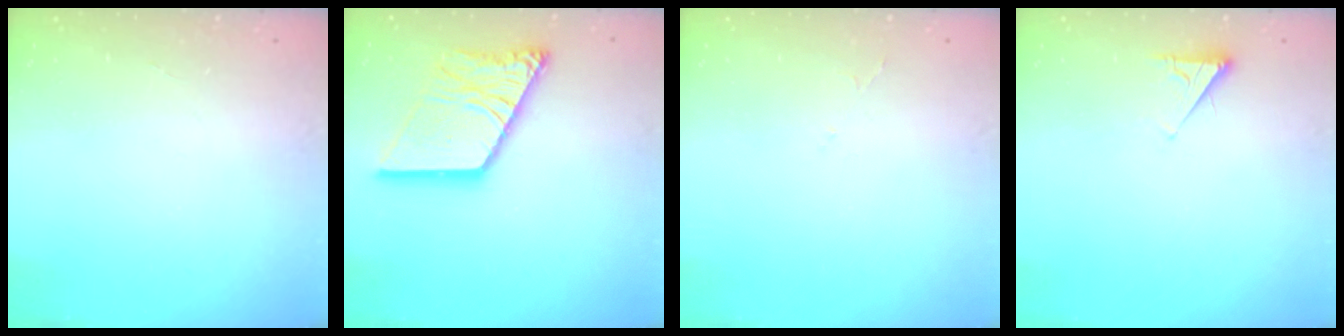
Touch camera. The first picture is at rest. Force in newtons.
{"total": 18.4, "press": 18.3, "slide": 2.2}
{"total": 2.8, "press": 2.8, "slide": 0.5}
{"total": 2.5, "press": 2.5, "slide": 0.4}